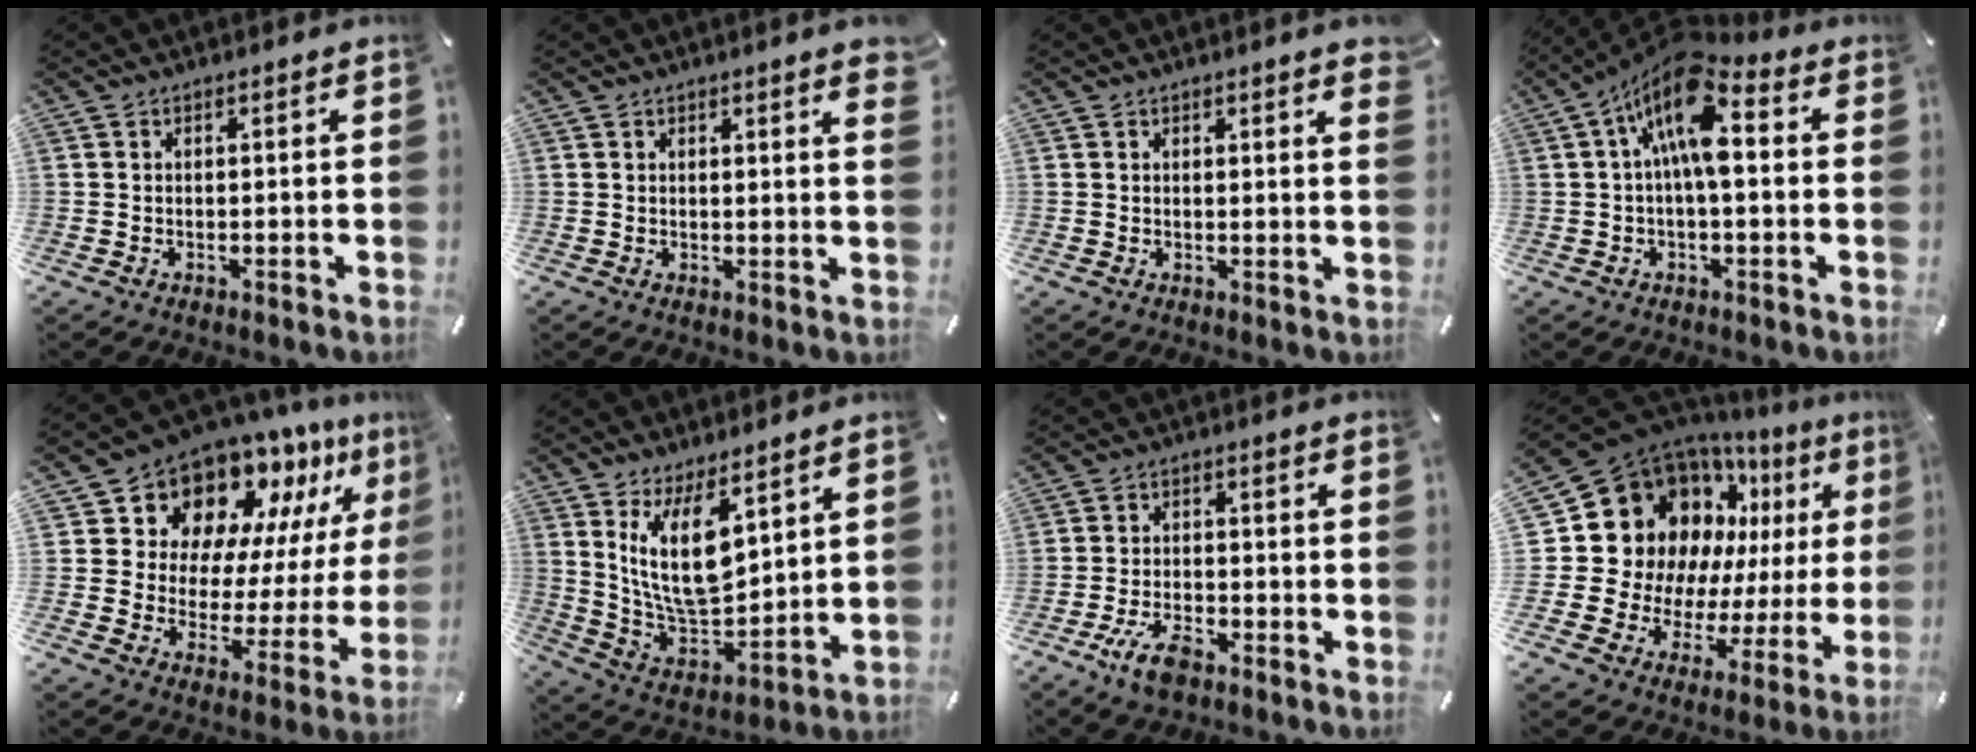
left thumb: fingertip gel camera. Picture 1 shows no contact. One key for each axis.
{"total": 2.5, "fx": 1.6, "fy": 0.3, "fz": 1.8, "tx": -0.031, "ty": -0.003, "tz": 0.027}
{"total": 1.7, "fx": 1.3, "fy": 0.3, "fz": 1.2, "tx": -0.017, "ty": -0.001, "tz": 0.020}
{"total": 13.8, "fx": 3.1, "fy": 6.0, "fz": 12.0, "tx": -0.216, "ty": -0.022, "tz": 0.051}
{"total": 13.1, "fx": 11.3, "fy": 6.2, "fz": 1.9, "tx": -0.040, "ty": -0.124, "tz": 0.193}
{"total": 15.6, "fx": 7.9, "fy": 6.9, "fz": 11.4, "tx": -0.238, "ty": -0.051, "tz": 0.142}
{"total": 7.5, "fx": -4.5, "fy": 3.4, "fz": 4.9, "tx": -0.104, "ty": 0.014, "tz": -0.082}
{"total": 20.4, "fx": 8.6, "fy": 15.9, "fz": 9.5, "tx": -0.158, "ty": -0.082, "tz": 0.184}